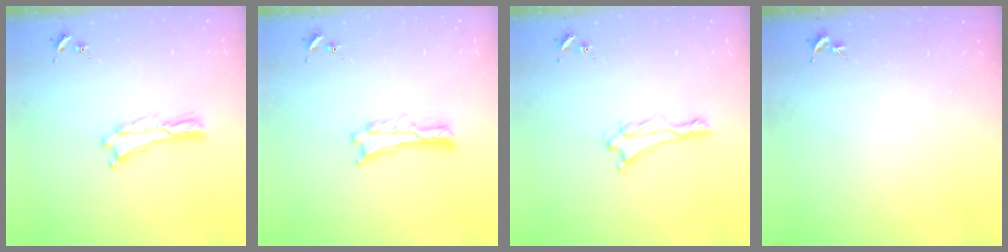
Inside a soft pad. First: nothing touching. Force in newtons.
{"total": 0.0}
{"total": 1.4, "press": 1.4, "slide": 0.2}
{"total": 0.0}